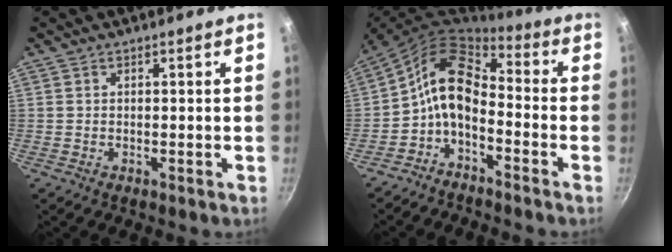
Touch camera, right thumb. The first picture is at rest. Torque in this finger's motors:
{"motor_torque": [-0.17, 0.84, 1.30, -0.13, 0.05]}